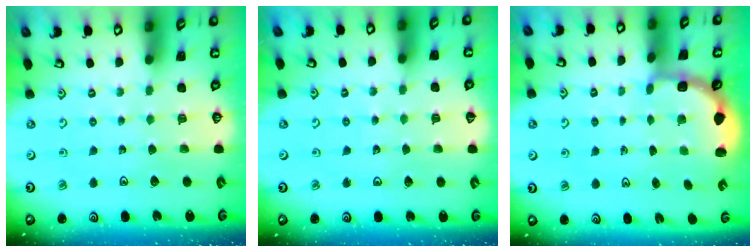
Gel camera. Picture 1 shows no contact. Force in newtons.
{"total": 2.7, "press": 2.6, "slide": 0.3}
{"total": 2.7, "press": 2.4, "slide": 1.4}